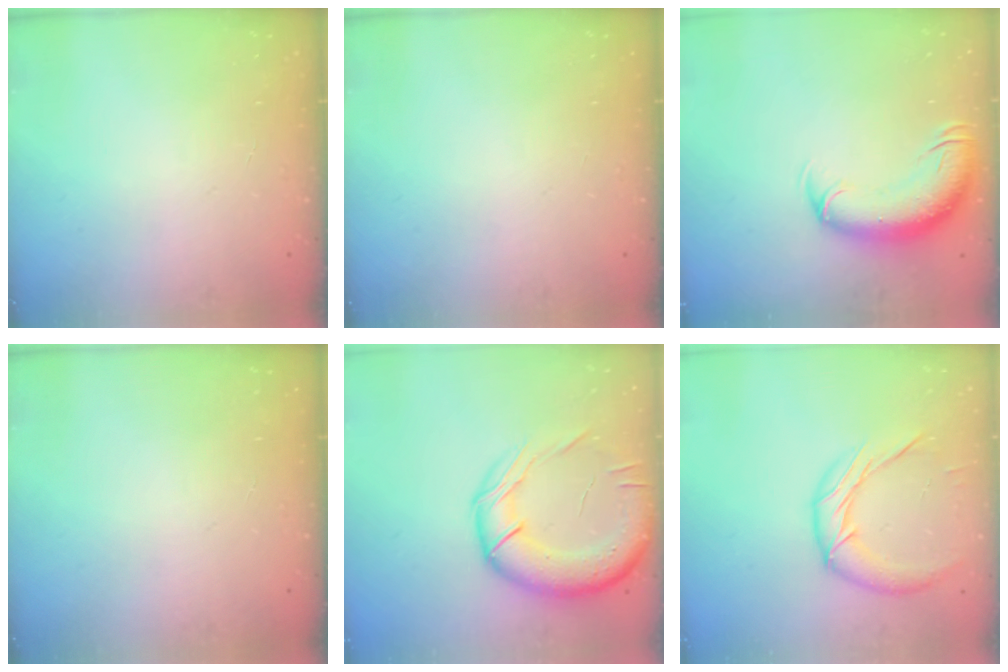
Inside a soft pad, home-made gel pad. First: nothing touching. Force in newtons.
{"total": 0.0}
{"total": 11.3, "press": 10.9, "slide": 3.0}
{"total": 0.0}
{"total": 19.3, "press": 19.1, "slide": 2.8}
{"total": 13.1, "press": 13.0, "slide": 1.0}